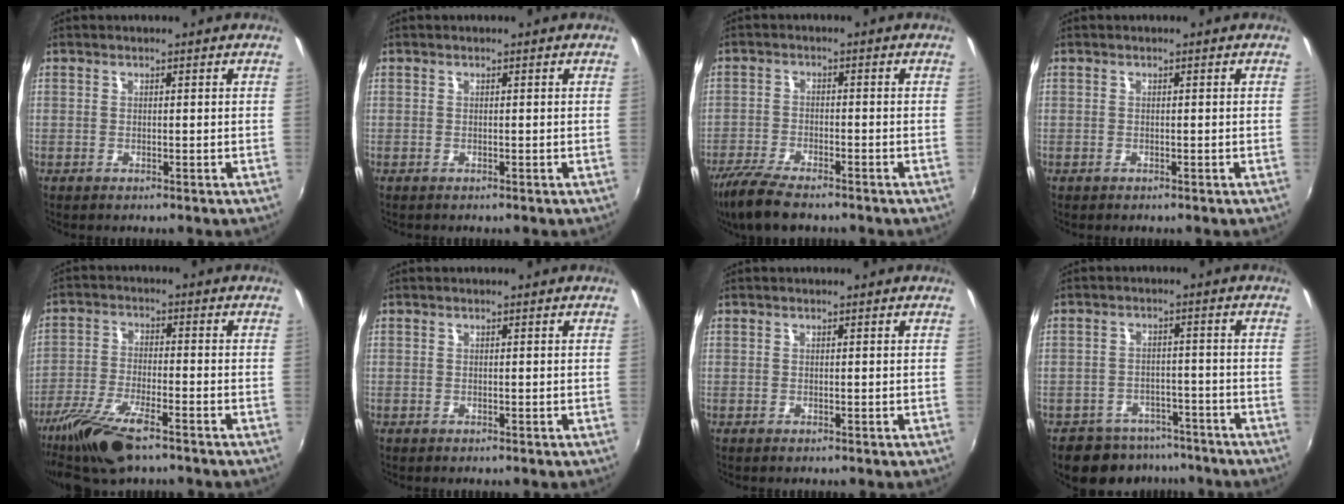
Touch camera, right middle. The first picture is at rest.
{"total": 0.0}
{"total": 9.3, "force": [-7.5, 2.2, 5.0], "torque": [-0.128, -0.033, -0.139]}
{"total": 0.0}
{"total": 12.3, "force": [-8.7, 3.3, 8.0], "torque": [-0.182, -0.031, -0.169]}
{"total": 0.0}
{"total": 0.0}
{"total": 9.2, "force": [-7.4, 5.1, 2.1], "torque": [-0.049, 0.013, -0.098]}